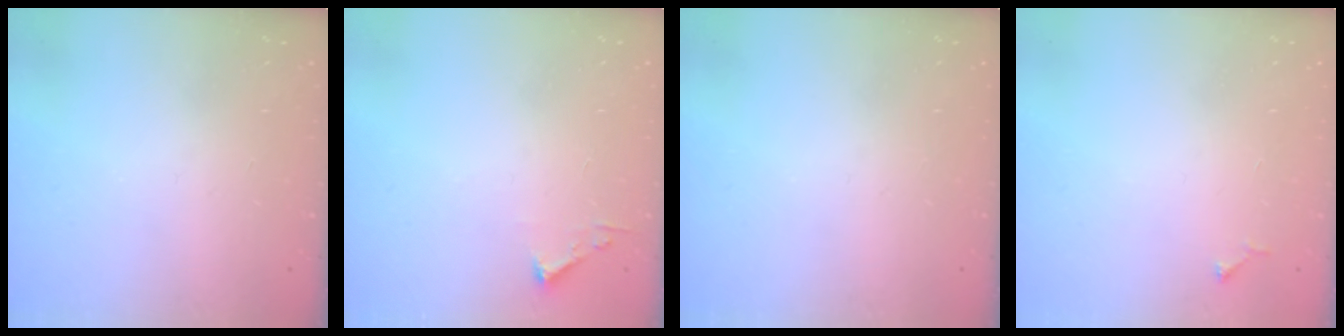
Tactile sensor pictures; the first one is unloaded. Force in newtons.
{"total": 2.4, "press": 2.4, "slide": 0.3}
{"total": 0.0}
{"total": 4.5, "press": 4.5, "slide": 0.6}